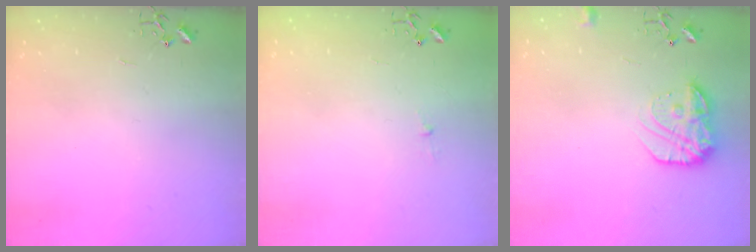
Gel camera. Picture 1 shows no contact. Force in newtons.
{"total": 2.6, "press": 2.5, "slide": 0.4}
{"total": 13.9, "press": 13.9, "slide": 1.0}